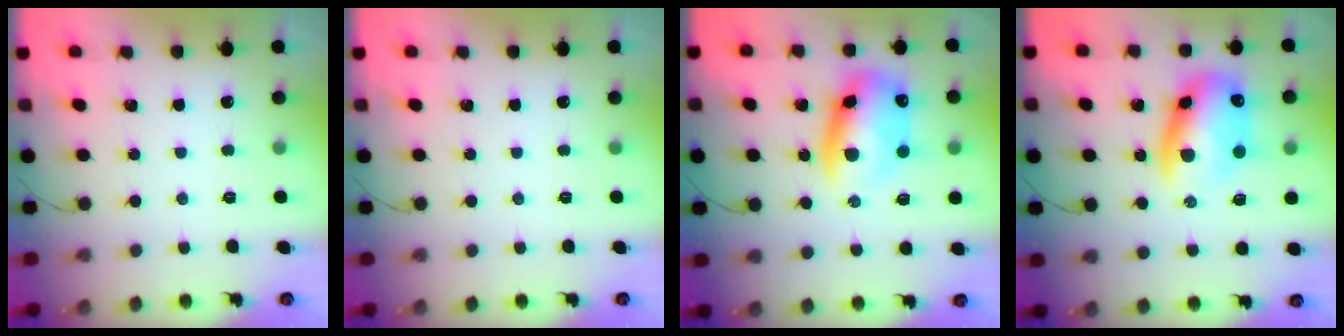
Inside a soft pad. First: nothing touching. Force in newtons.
{"total": 0.0}
{"total": 12.1, "press": 11.7, "slide": 3.0}
{"total": 12.9, "press": 12.5, "slide": 3.1}